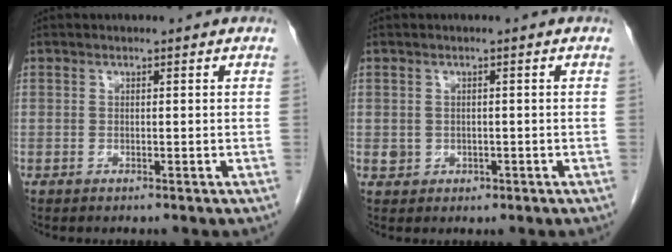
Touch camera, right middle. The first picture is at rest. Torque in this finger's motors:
{"motor_torque": [0.26, -0.08, 0.00, 0.00]}